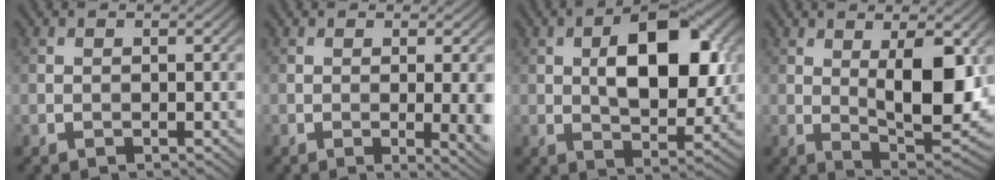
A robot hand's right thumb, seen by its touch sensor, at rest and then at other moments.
{"total": 4.3, "force": [-0.3, 0.9, 4.2], "torque": [-0.062, -0.004, -0.003]}
{"total": 10.9, "force": [1.8, 5.5, 9.2], "torque": [-0.145, 0.005, 0.028]}
{"total": 10.3, "force": [1.8, 3.7, 9.5], "torque": [-0.152, -0.007, 0.033]}